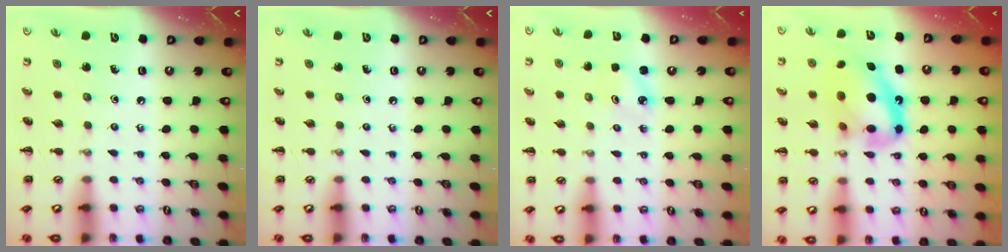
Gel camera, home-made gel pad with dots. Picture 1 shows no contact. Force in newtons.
{"total": 0.0}
{"total": 1.9, "press": 1.9, "slide": 0.4}
{"total": 14.8, "press": 14.4, "slide": 3.6}